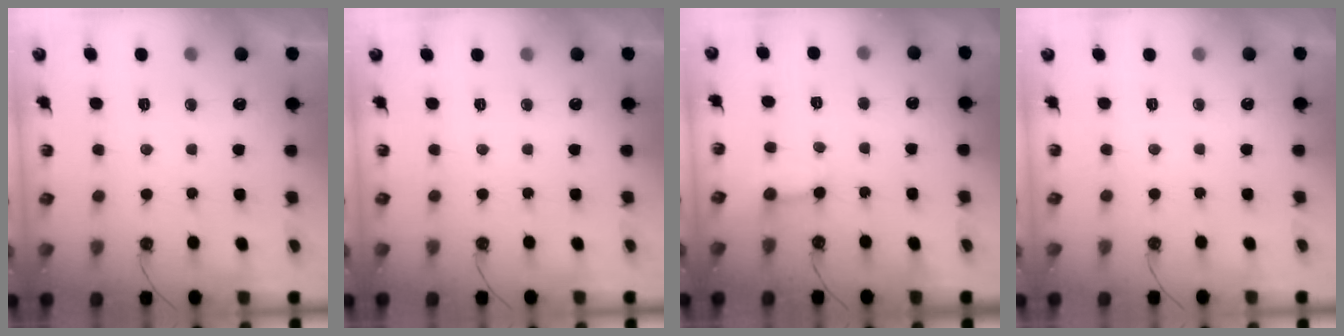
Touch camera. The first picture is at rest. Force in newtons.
{"total": 0.0}
{"total": 2.7, "press": 2.7, "slide": 0.5}
{"total": 0.0}